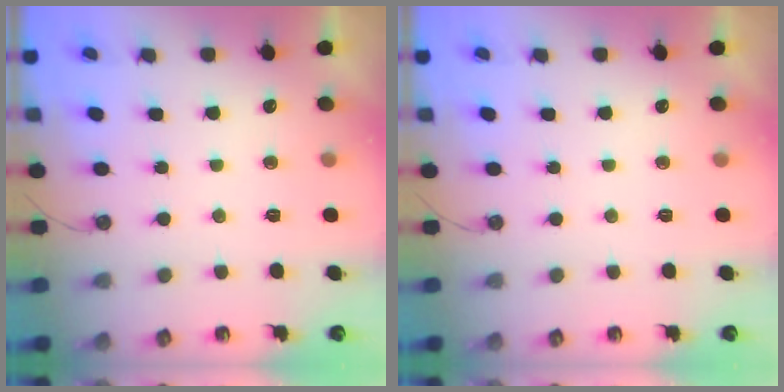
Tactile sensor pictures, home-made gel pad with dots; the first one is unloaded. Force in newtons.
{"total": 0.0}